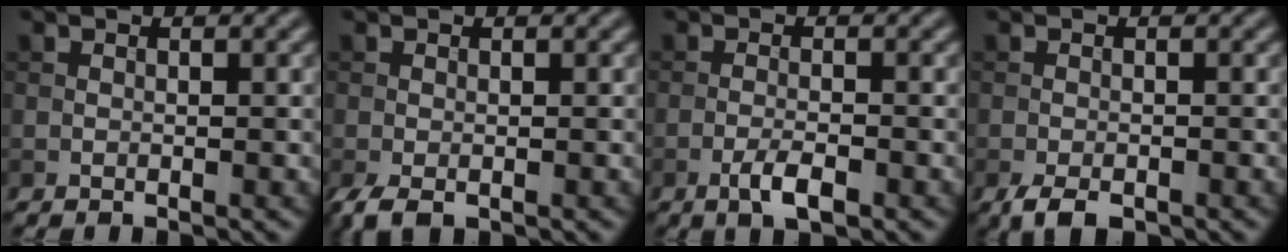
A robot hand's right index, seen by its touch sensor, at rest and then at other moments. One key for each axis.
{"total": 1.9, "fx": -1.0, "fy": 0.9, "fz": 1.4, "tx": -0.037, "ty": -0.011, "tz": -0.021}
{"total": 2.6, "fx": -1.4, "fy": 0.7, "fz": 2.1, "tx": -0.040, "ty": 0.000, "tz": -0.028}
{"total": 2.6, "fx": -1.7, "fy": 1.1, "fz": 1.6, "tx": -0.031, "ty": -0.006, "tz": -0.030}